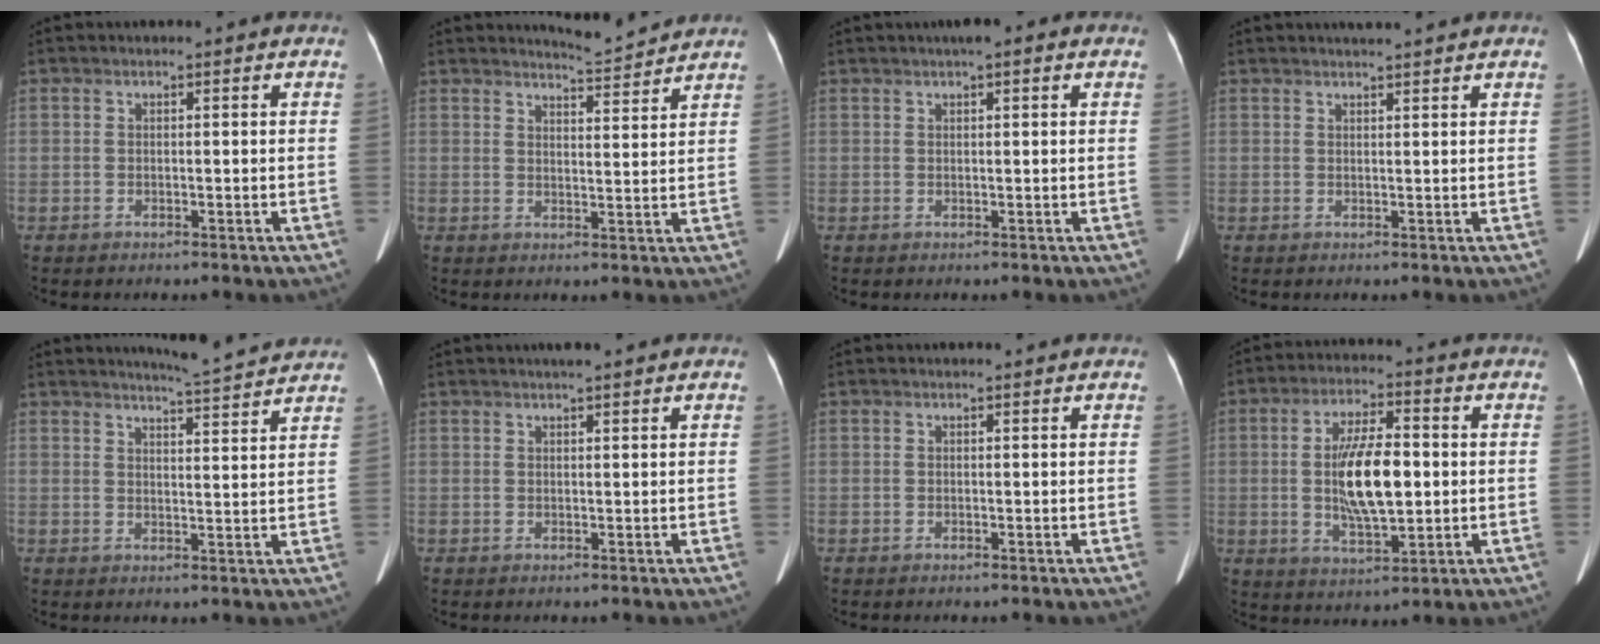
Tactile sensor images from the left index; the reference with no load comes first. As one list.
[{"total": 4.7, "force": [4.6, -0.6, -0.1], "torque": [-0.012, -0.013, 0.068]}, {"total": 2.9, "force": [1.8, 0.6, 2.3], "torque": [-0.035, 0.018, 0.023]}, {"total": 4.5, "force": [4.1, 0.2, 1.9], "torque": [-0.027, 0.019, 0.053]}, {"total": 7.4, "force": [7.1, -1.0, 1.6], "torque": [-0.039, -0.003, 0.093]}, {"total": 3.4, "force": [2.7, 0.2, 2.0], "torque": [-0.027, 0.024, 0.041]}, {"total": 1.0, "force": [1.0, 0.0, 0.4], "torque": [-0.010, 0.009, 0.011]}, {"total": 11.2, "force": [0.0, 3.5, 10.6], "torque": [-0.203, 0.002, 0.000]}]